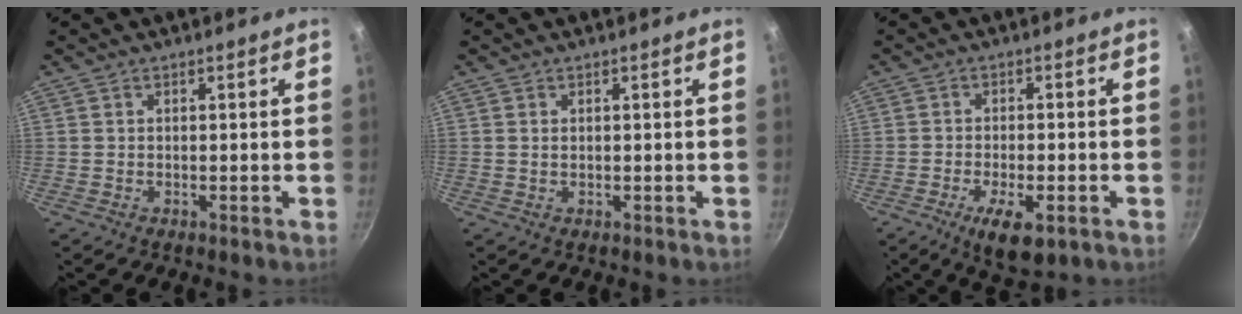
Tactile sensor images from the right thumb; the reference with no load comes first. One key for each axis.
{"total": 0.8, "fx": 0.2, "fy": 0.5, "fz": 0.5, "tx": -0.008, "ty": 0.001, "tz": 0.003}
{"total": 7.7, "fx": -3.4, "fy": 2.8, "fz": 6.3, "tx": -0.102, "ty": 0.007, "tz": -0.052}